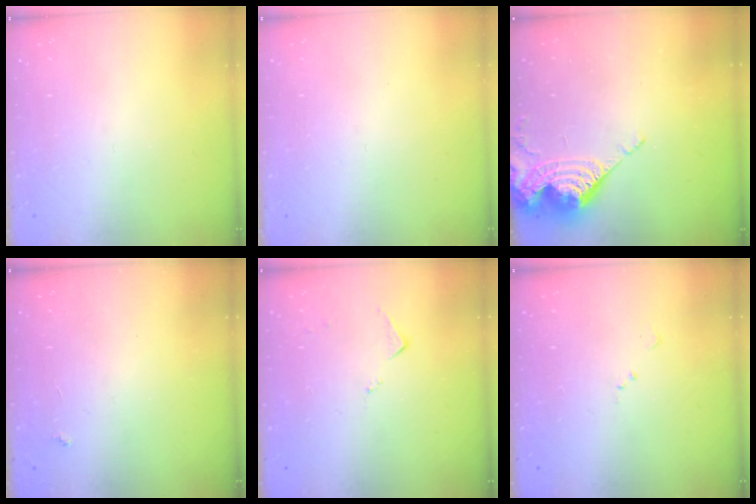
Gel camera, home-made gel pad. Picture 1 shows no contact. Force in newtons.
{"total": 0.0}
{"total": 9.2, "press": 9.2, "slide": 0.9}
{"total": 2.2, "press": 2.2, "slide": 0.4}
{"total": 5.5, "press": 5.5, "slide": 0.7}
{"total": 5.7, "press": 5.7, "slide": 0.8}